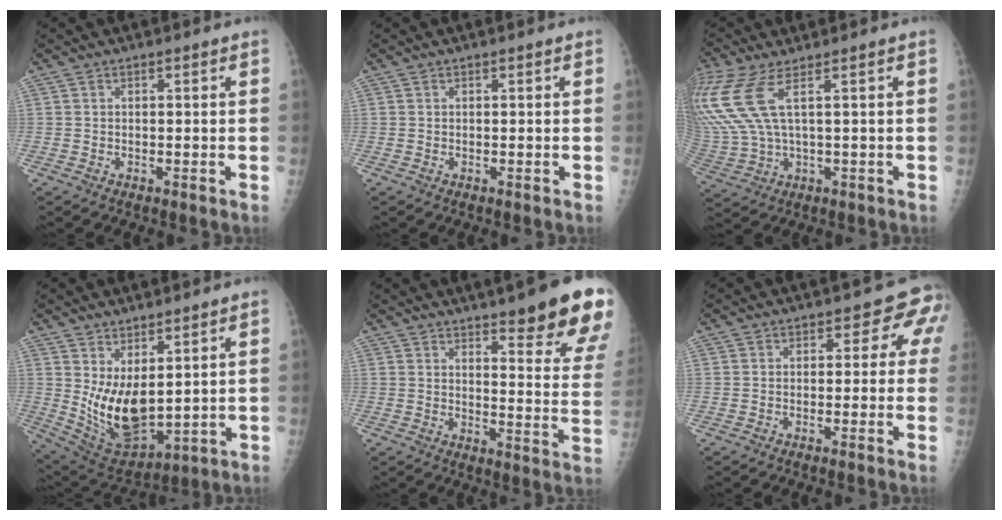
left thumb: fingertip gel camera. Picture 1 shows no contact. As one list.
[{"total": 0.0}, {"total": 12.9, "force": [5.1, 4.0, 11.2], "torque": [-0.310, -0.008, 0.112]}, {"total": 12.1, "force": [2.4, 5.9, 10.3], "torque": [-0.161, -0.041, 0.070]}, {"total": 19.7, "force": [13.9, 3.6, 13.5], "torque": [-0.148, -0.072, 0.168]}, {"total": 3.6, "force": [1.0, 2.8, 2.0], "torque": [0.015, 0.005, -0.008]}]